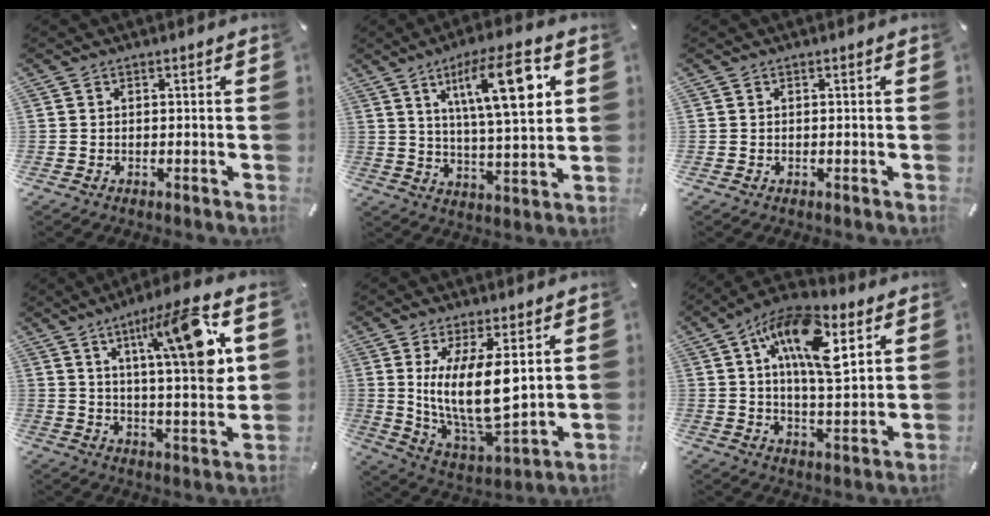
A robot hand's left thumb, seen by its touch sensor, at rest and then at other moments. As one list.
[{"total": 16.3, "force": [6.6, 4.4, 14.3], "torque": [-0.230, -0.009, 0.097]}, {"total": 0.0}, {"total": 18.2, "force": [7.4, 4.1, 16.1], "torque": [-0.240, -0.024, 0.103]}, {"total": 15.9, "force": [4.1, 6.7, 13.8], "torque": [-0.267, -0.032, 0.067]}, {"total": 16.7, "force": [7.1, 7.5, 13.1], "torque": [-0.224, -0.011, 0.117]}]